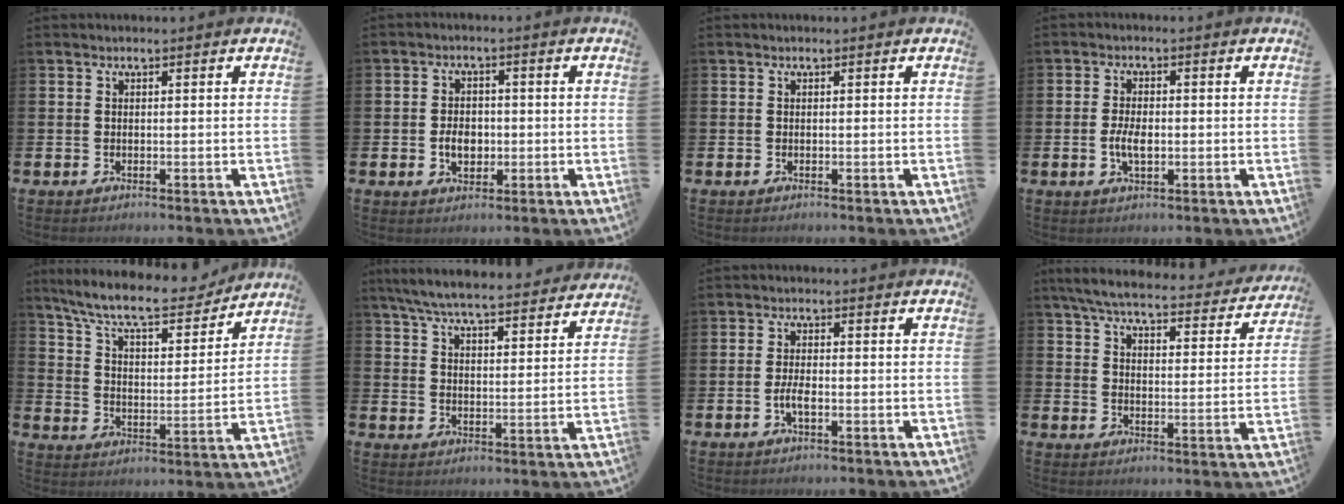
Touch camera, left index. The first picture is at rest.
{"total": 3.7, "force": [-0.7, 2.7, 2.4], "torque": [-0.030, -0.002, -0.018]}
{"total": 0.0}
{"total": 3.5, "force": [-0.5, 1.7, 3.0], "torque": [-0.051, -0.004, -0.014]}
{"total": 9.9, "force": [8.9, 1.9, 3.8], "torque": [-0.097, -0.060, 0.150]}
{"total": 7.3, "force": [6.9, 0.8, 2.1], "torque": [-0.061, -0.046, 0.121]}
{"total": 2.5, "force": [-0.8, 0.9, 2.2], "torque": [-0.036, 0.001, -0.016]}
{"total": 6.3, "force": [5.7, 1.1, 2.5], "torque": [-0.067, -0.038, 0.095]}